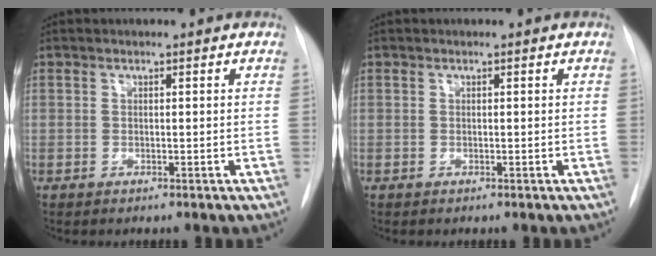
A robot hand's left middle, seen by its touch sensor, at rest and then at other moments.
{"total": 0.0}